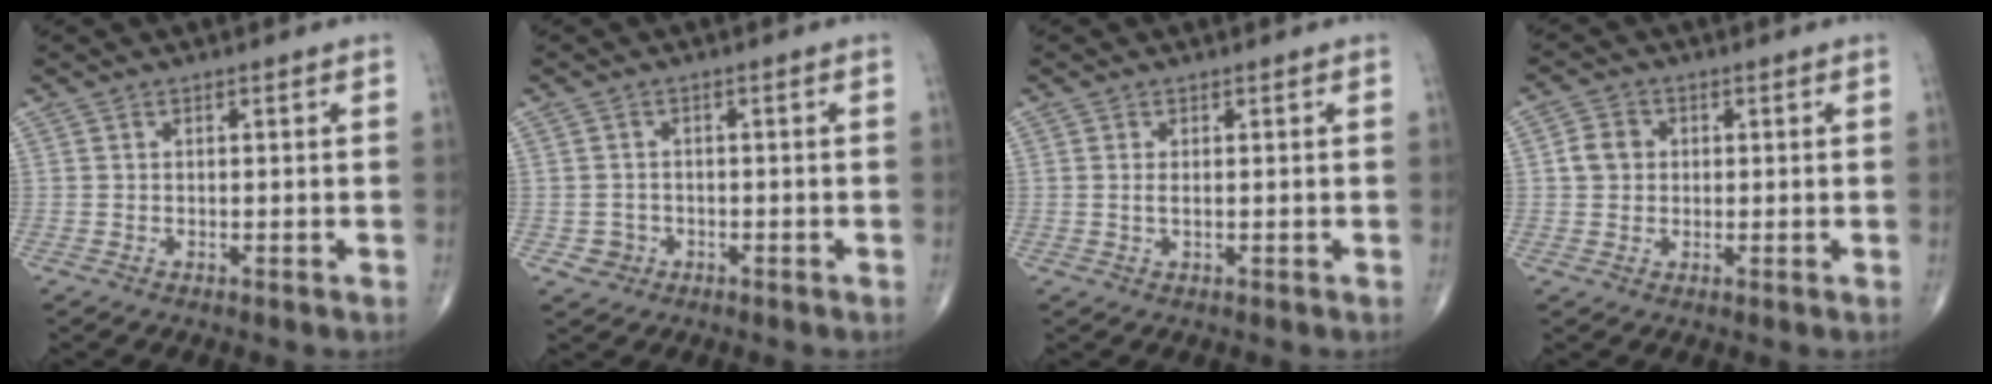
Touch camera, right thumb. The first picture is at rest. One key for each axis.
{"total": 2.3, "fx": -0.8, "fy": 2.1, "fz": 0.2, "tx": 0.007, "ty": 0.009, "tz": -0.014}
{"total": 0.9, "fx": 0.1, "fy": 0.2, "fz": 0.9, "tx": -0.022, "ty": -0.003, "tz": 0.005}
{"total": 4.1, "fx": 0.5, "fy": 3.6, "fz": 2.0, "tx": -0.025, "ty": 0.006, "tz": 0.003}